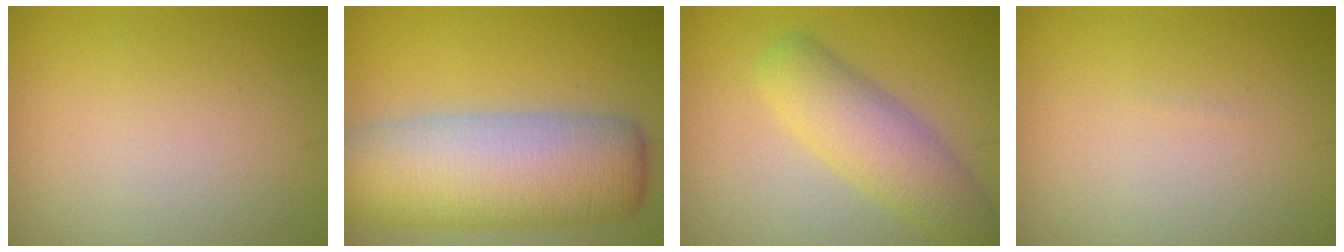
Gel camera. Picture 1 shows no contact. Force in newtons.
{"total": 11.7, "press": 11.7, "slide": 0.6}
{"total": 5.1, "press": 5.1, "slide": 0.2}
{"total": 0.0}